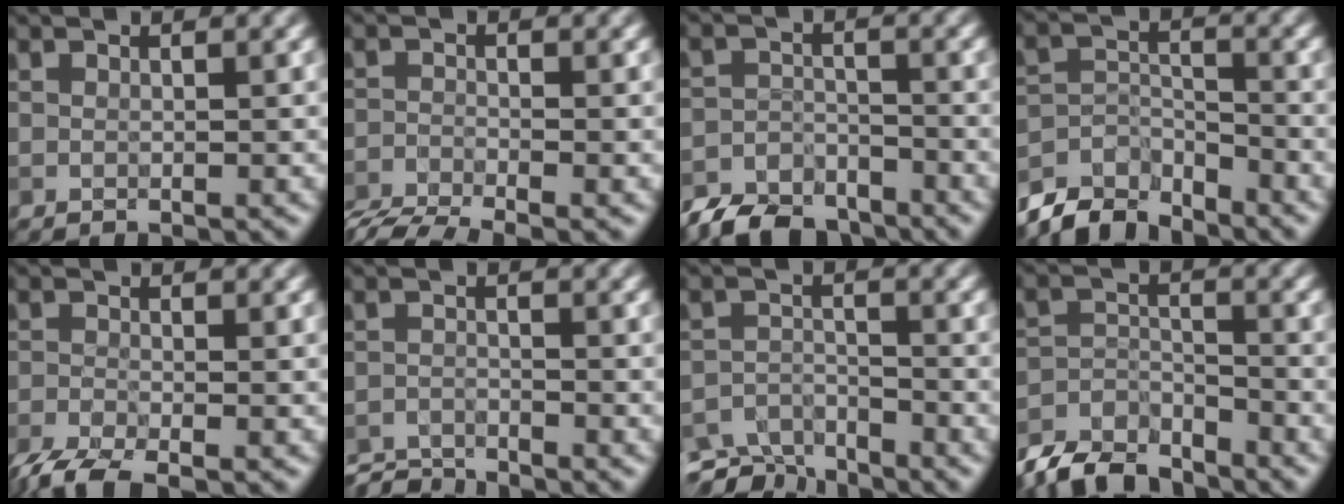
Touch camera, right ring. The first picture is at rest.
{"total": 4.9, "force": [-4.7, 0.7, 1.5], "torque": [-0.029, -0.013, -0.076]}
{"total": 5.5, "force": [-5.2, 1.7, 0.5], "torque": [-0.005, -0.004, -0.090]}
{"total": 5.8, "force": [-5.6, 1.4, 0.4], "torque": [-0.004, -0.001, -0.102]}
{"total": 4.4, "force": [-3.8, 0.7, 2.0], "torque": [-0.035, -0.005, -0.075]}
{"total": 4.2, "force": [-4.2, 0.2, 0.0], "torque": [0.001, -0.003, -0.073]}
{"total": 6.2, "force": [-6.0, 1.5, 0.6], "torque": [-0.014, -0.011, -0.094]}
{"total": 6.7, "force": [-6.5, 1.5, 0.9], "torque": [-0.013, -0.006, -0.121]}